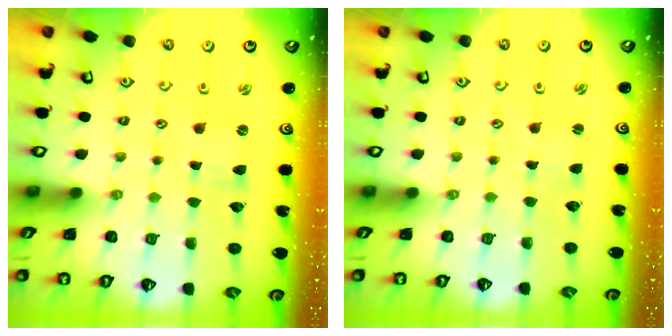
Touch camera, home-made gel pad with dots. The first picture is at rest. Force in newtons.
{"total": 0.0}